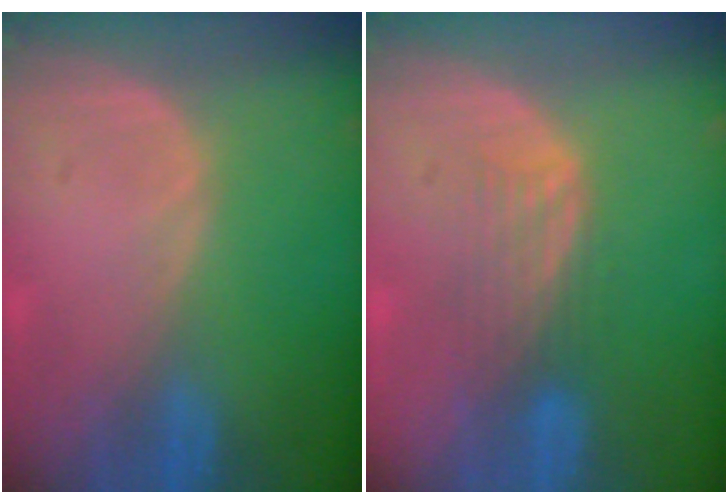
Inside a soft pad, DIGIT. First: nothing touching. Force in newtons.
{"total": 4.3, "press": 3.6, "slide": 2.3}